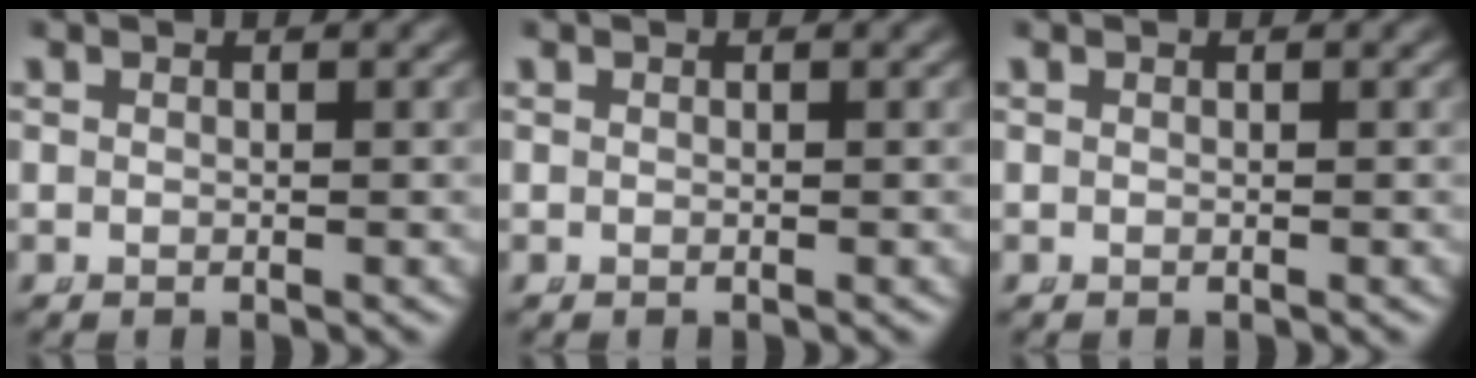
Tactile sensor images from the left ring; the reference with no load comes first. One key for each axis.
{"total": 0.0}
{"total": 0.0}